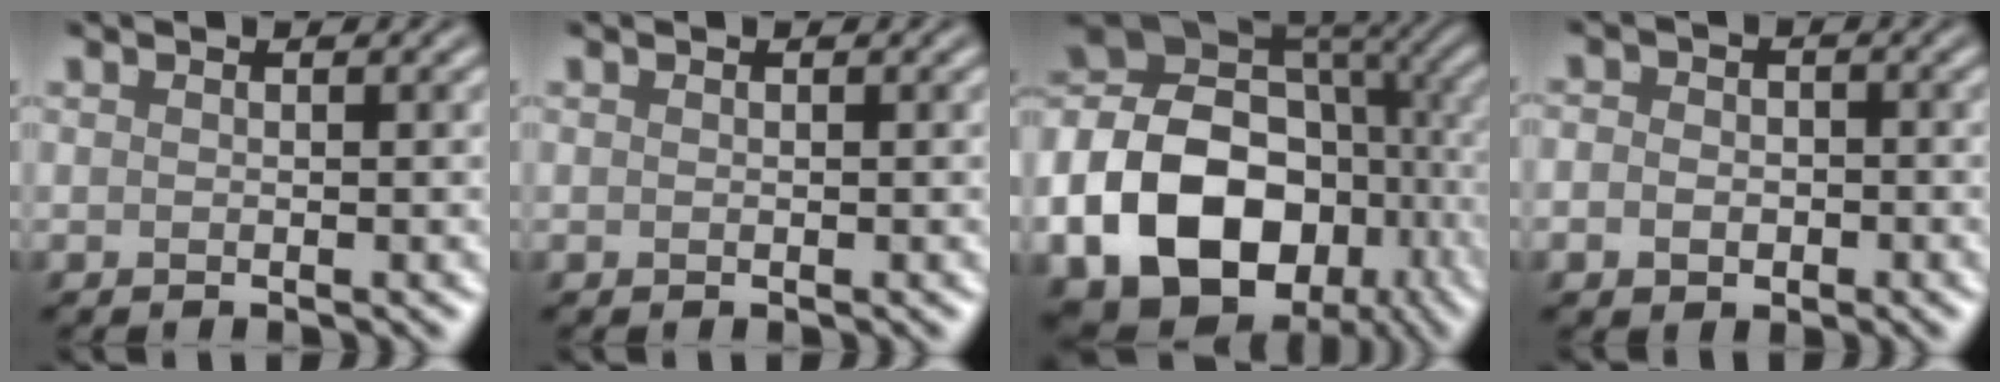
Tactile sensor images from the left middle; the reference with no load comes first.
{"total": 0.0}
{"total": 20.7, "force": [-5.7, 16.0, 11.7], "torque": [-0.237, -0.013, -0.101]}
{"total": 2.6, "force": [-0.5, 2.2, 1.2], "torque": [-0.009, 0.000, -0.018]}